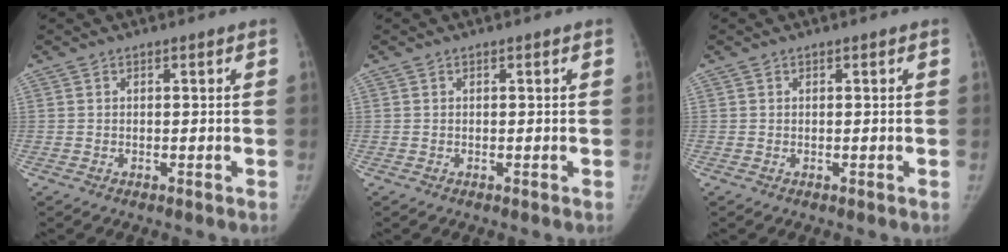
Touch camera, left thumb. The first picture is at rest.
{"total": 0.0}
{"total": 0.0}